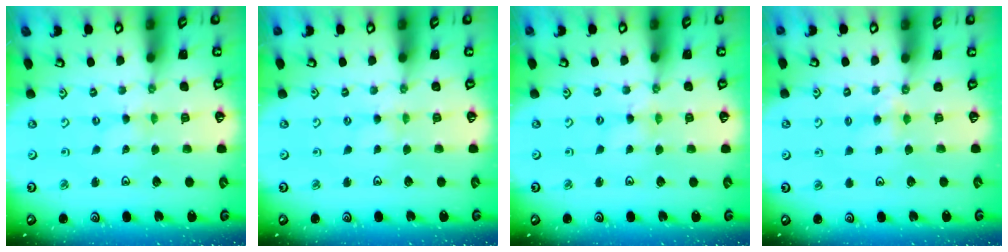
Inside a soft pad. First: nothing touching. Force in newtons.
{"total": 1.4, "press": 1.3, "slide": 0.4}
{"total": 1.5, "press": 1.5, "slide": 0.2}
{"total": 4.0, "press": 3.9, "slide": 0.6}